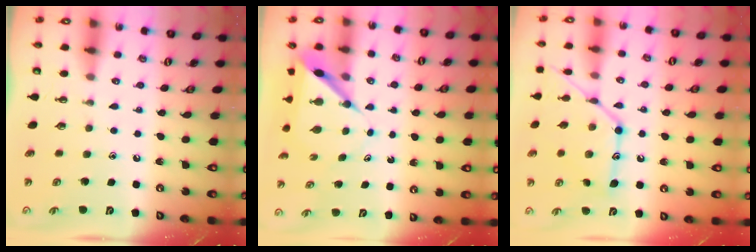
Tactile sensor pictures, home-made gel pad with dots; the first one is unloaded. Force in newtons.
{"total": 6.4, "press": 6.4, "slide": 0.6}
{"total": 16.1, "press": 16.1, "slide": 1.1}